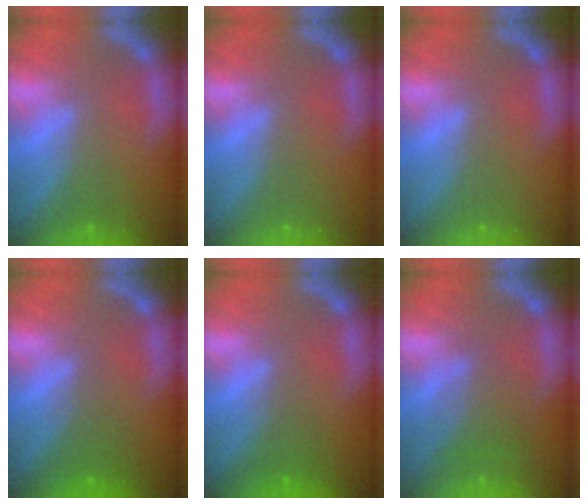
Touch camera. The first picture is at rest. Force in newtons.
{"total": 0.0}
{"total": 0.0}
{"total": 2.0}
{"total": 1.5}
{"total": 3.0}